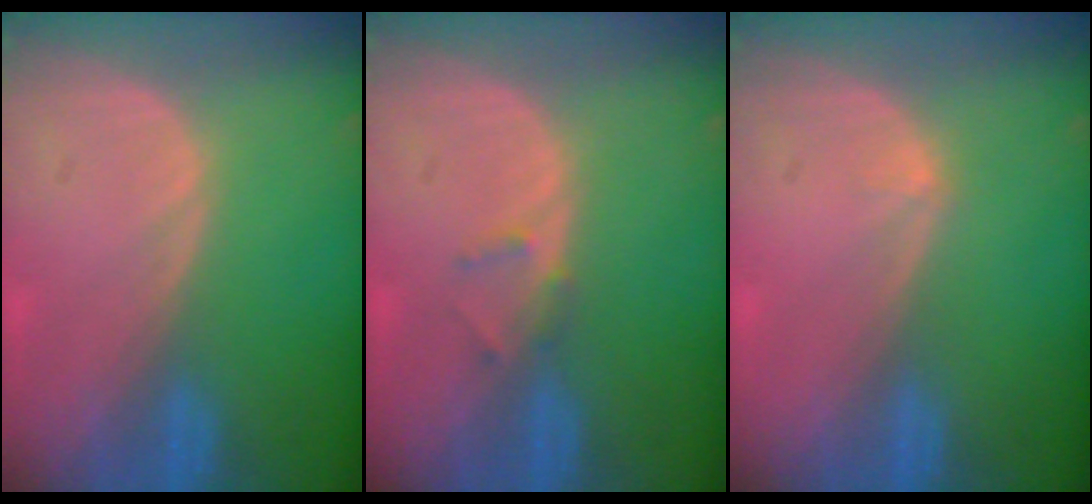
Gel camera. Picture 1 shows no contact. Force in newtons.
{"total": 1.3, "press": 1.1, "slide": 0.8}
{"total": 0.6, "press": 0.4, "slide": 0.5}